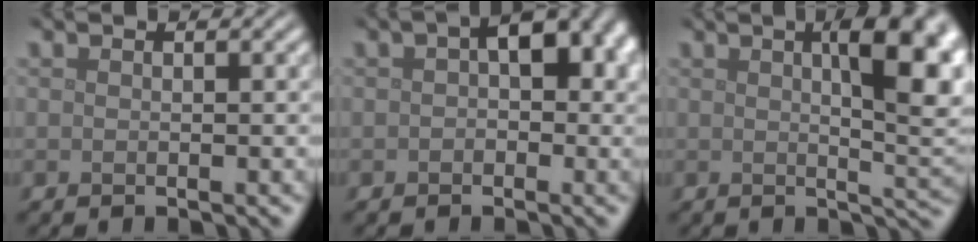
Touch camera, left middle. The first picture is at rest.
{"total": 5.6, "force": [1.1, 3.3, 4.4], "torque": [-0.046, 0.010, 0.004]}
{"total": 9.5, "force": [2.4, 3.1, 8.6], "torque": [-0.088, 0.011, 0.031]}